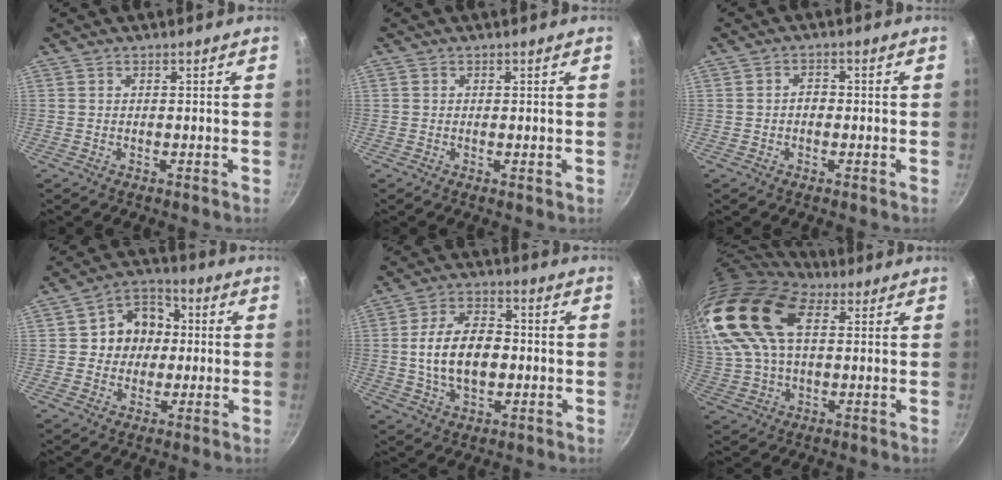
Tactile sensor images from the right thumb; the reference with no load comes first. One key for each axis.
{"total": 0.6, "fx": 0.0, "fy": 0.2, "fz": 0.6, "tx": -0.010, "ty": -0.002, "tz": -0.002}
{"total": 1.8, "fx": -0.4, "fy": 1.3, "fz": 1.1, "tx": -0.010, "ty": 0.009, "tz": -0.008}
{"total": 10.6, "fx": 1.0, "fy": 9.2, "fz": 5.2, "tx": -0.038, "ty": 0.014, "tz": 0.000}
{"total": 12.1, "fx": -0.6, "fy": 7.6, "fz": 9.4, "tx": -0.145, "ty": 0.018, "tz": -0.012}
{"total": 20.6, "fx": 8.2, "fy": 11.4, "fz": 15.1, "tx": -0.303, "ty": -0.001, "tz": 0.149}